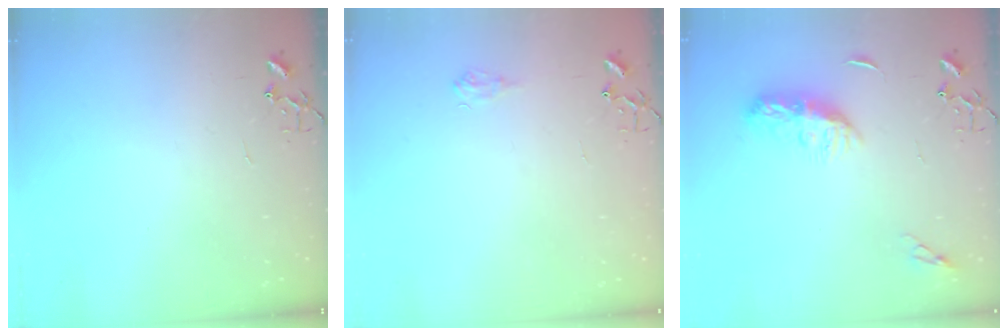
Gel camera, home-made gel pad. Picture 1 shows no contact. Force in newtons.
{"total": 6.2, "press": 6.1, "slide": 0.8}
{"total": 9.8, "press": 9.8, "slide": 0.5}